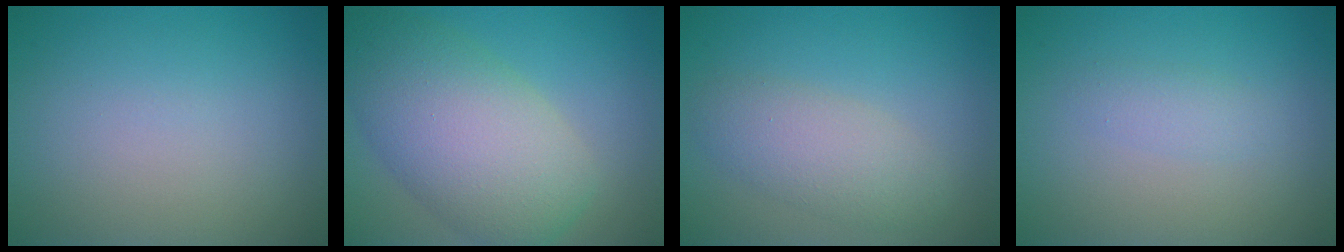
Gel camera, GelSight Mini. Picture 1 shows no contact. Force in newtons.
{"total": 9.2, "press": 9.2, "slide": 0.4}
{"total": 3.5, "press": 3.5, "slide": 0.3}
{"total": 1.3, "press": 1.3, "slide": 0.1}